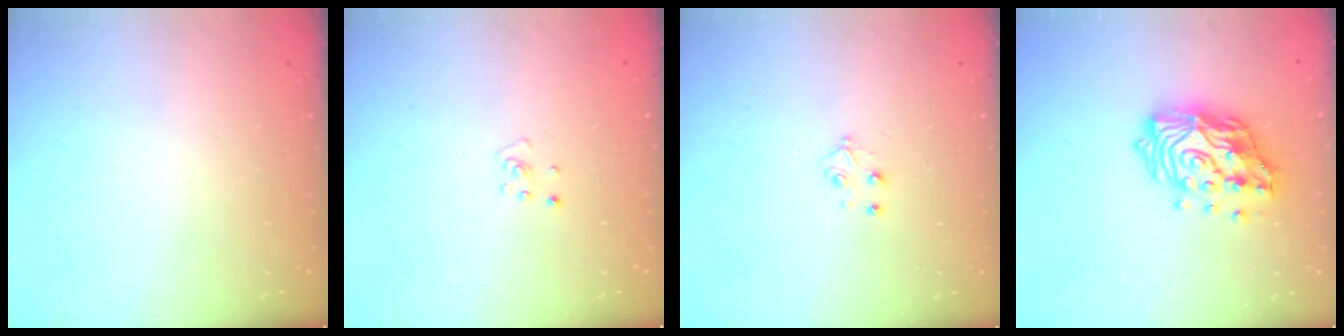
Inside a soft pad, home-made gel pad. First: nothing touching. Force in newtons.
{"total": 2.2, "press": 2.2, "slide": 0.2}
{"total": 3.4, "press": 3.4, "slide": 0.4}
{"total": 16.3, "press": 16.2, "slide": 1.6}